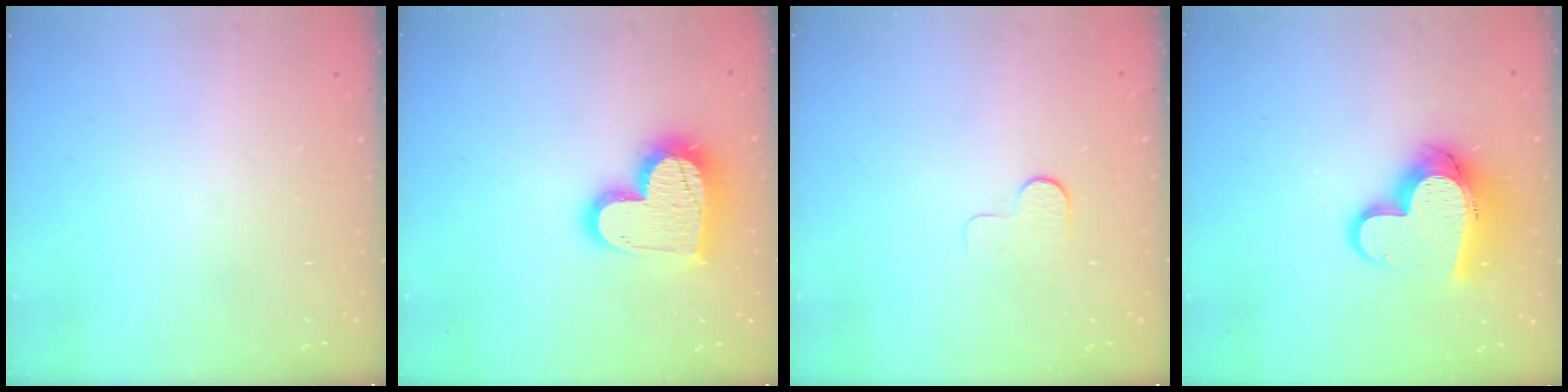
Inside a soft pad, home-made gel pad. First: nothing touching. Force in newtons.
{"total": 16.8, "press": 16.8, "slide": 1.1}
{"total": 4.9, "press": 4.8, "slide": 0.5}
{"total": 15.0, "press": 14.9, "slide": 1.4}